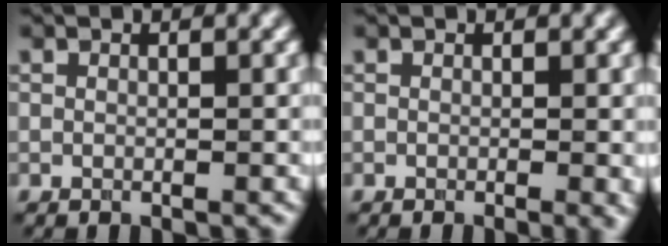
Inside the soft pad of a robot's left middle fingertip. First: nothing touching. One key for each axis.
{"total": 1.1, "fx": -0.2, "fy": 0.2, "fz": 1.1, "tx": -0.015, "ty": -0.006, "tz": -0.004}